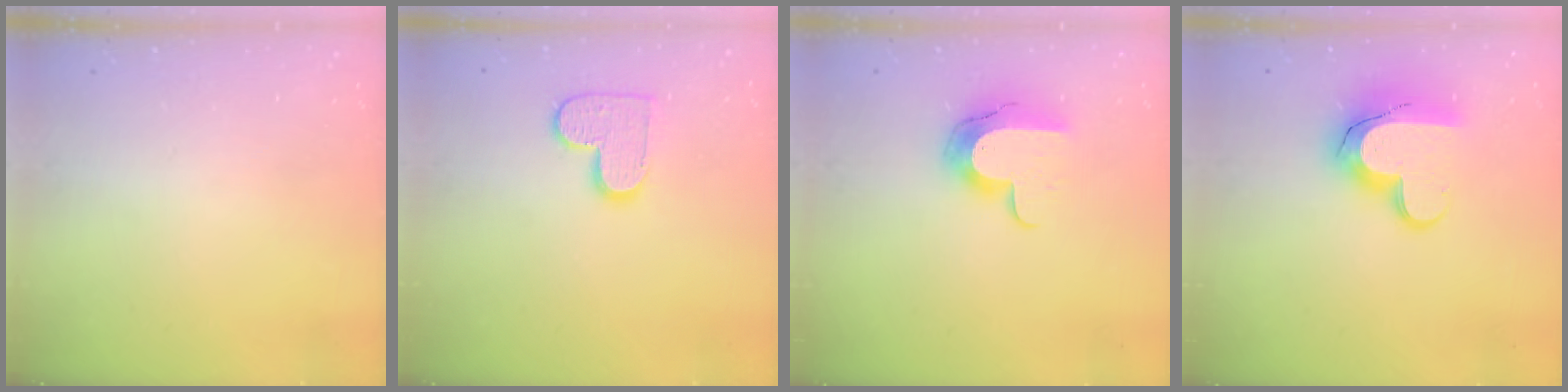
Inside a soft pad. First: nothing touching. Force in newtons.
{"total": 10.5, "press": 10.5, "slide": 0.5}
{"total": 10.5, "press": 10.5, "slide": 0.8}
{"total": 15.2, "press": 15.1, "slide": 1.1}